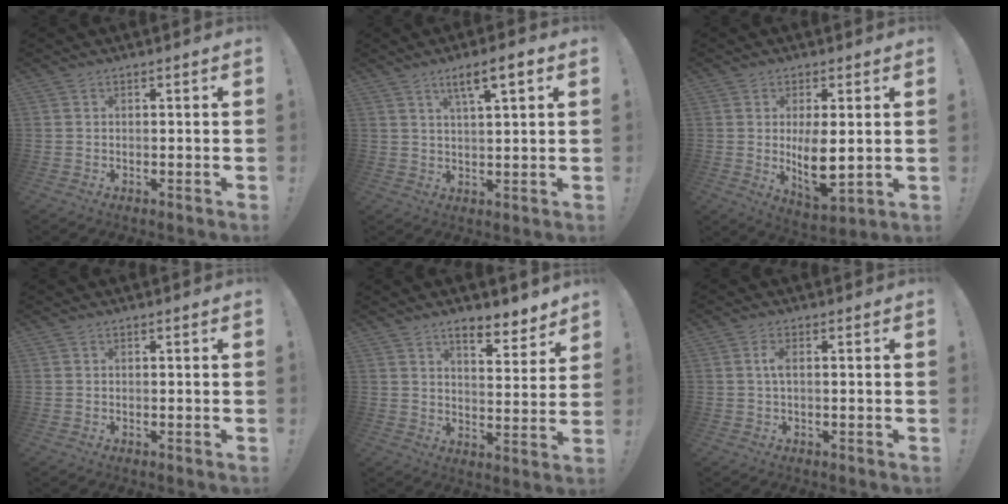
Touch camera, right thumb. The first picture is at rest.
{"total": 7.2, "force": [3.8, 1.1, 6.0], "torque": [-0.088, -0.017, 0.056]}
{"total": 10.0, "force": [0.9, 4.4, 8.9], "torque": [-0.141, -0.025, 0.018]}
{"total": 0.0}
{"total": 7.5, "force": [6.3, 2.0, 3.6], "torque": [-0.038, -0.051, 0.109]}
{"total": 2.5, "force": [0.2, 0.6, 2.4], "torque": [-0.056, 0.001, -0.001]}